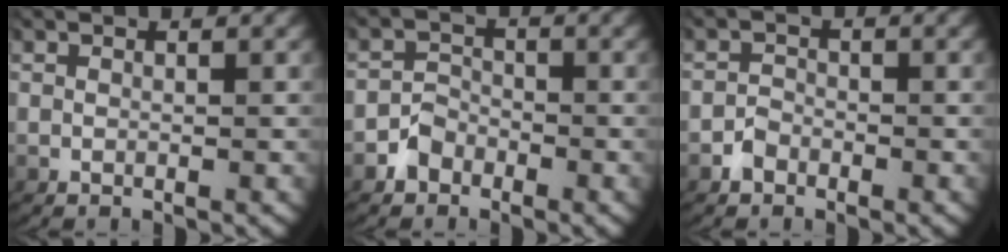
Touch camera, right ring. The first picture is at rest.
{"total": 2.1, "force": [-1.5, 1.6, 0.3], "torque": [-0.002, -0.004, -0.027]}
{"total": 1.4, "force": [-1.1, 0.9, 0.1], "torque": [-0.003, -0.005, -0.019]}